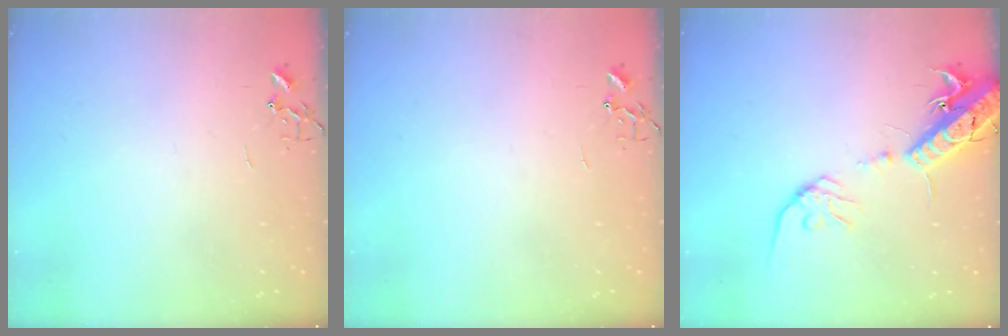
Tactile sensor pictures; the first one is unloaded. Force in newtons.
{"total": 0.0}
{"total": 16.5, "press": 16.2, "slide": 3.6}